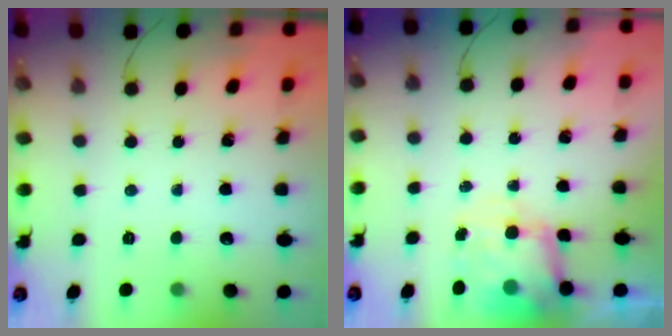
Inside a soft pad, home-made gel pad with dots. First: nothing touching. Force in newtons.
{"total": 7.1, "press": 7.1, "slide": 0.7}